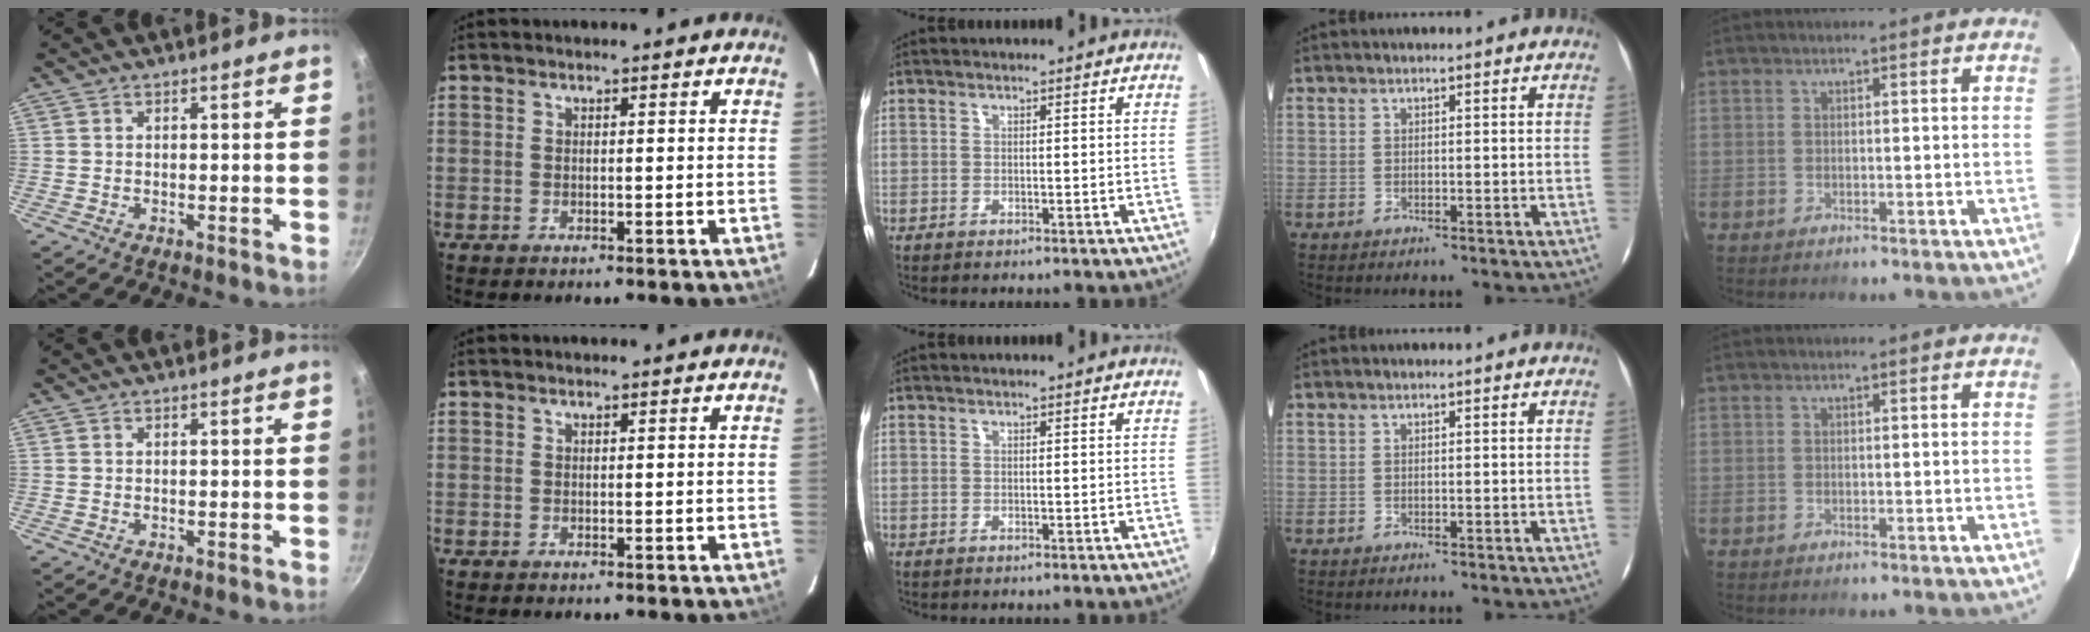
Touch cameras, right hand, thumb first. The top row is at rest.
{}